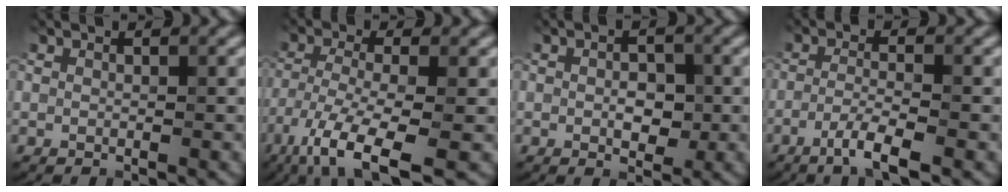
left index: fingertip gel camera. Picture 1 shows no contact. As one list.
[{"total": 8.0, "force": [-5.0, 1.9, 6.0], "torque": [-0.113, -0.011, -0.099]}, {"total": 2.5, "force": [-0.2, 1.6, 1.9], "torque": [-0.030, -0.003, -0.003]}, {"total": 3.3, "force": [-1.9, 0.4, 2.7], "torque": [-0.049, 0.005, -0.045]}]